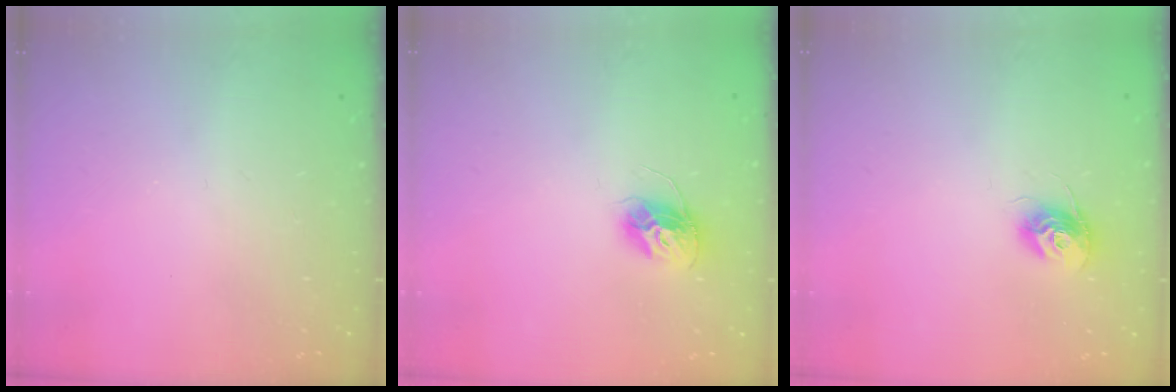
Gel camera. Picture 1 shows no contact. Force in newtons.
{"total": 11.4, "press": 11.4, "slide": 0.9}
{"total": 10.6, "press": 10.6, "slide": 0.7}